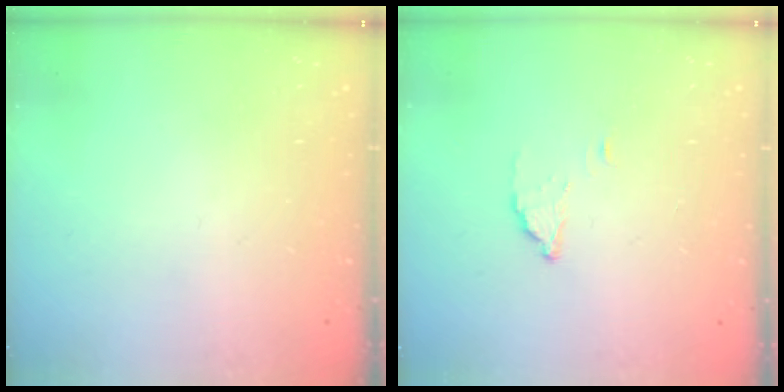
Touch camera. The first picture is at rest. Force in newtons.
{"total": 2.2, "press": 2.2, "slide": 0.2}